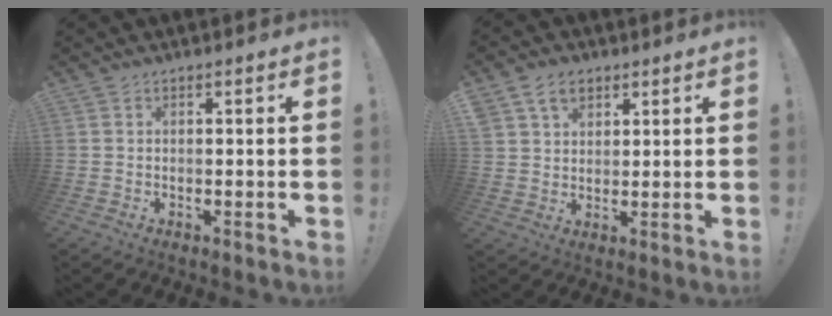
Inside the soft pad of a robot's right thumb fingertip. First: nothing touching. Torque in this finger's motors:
{"motor_torque": [0.89, 1.10, 0.26, 0.04, 0.07]}